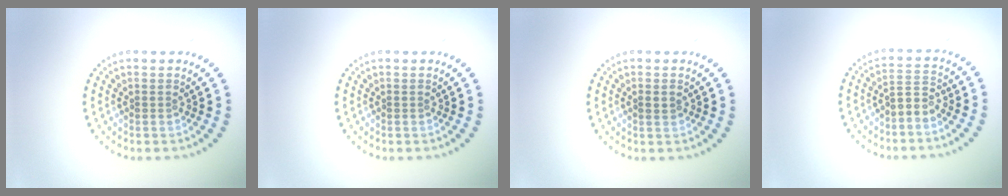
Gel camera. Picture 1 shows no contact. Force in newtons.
{"total": 0.0}
{"total": 1.1, "press": 1.1, "slide": 0.2}
{"total": 2.1, "press": 1.6, "slide": 1.3}